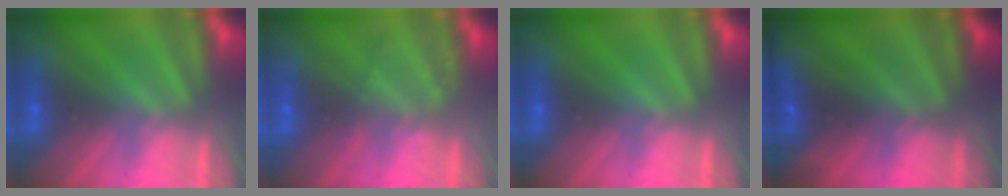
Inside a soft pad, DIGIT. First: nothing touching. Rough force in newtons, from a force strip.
{"total": 2.2}
{"total": 0.0}
{"total": 2.4}